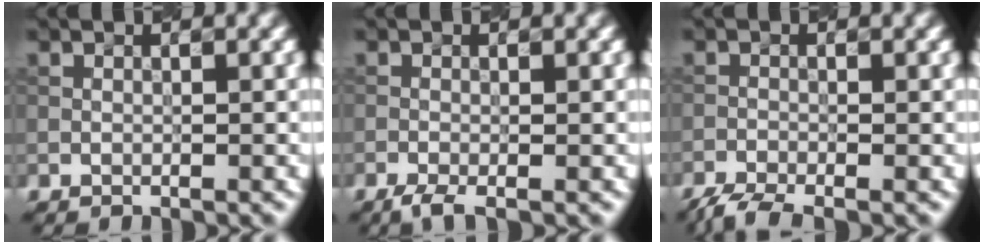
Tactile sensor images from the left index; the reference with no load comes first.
{"total": 1.9, "force": [-1.2, 0.3, 1.4], "torque": [-0.030, -0.006, -0.029]}
{"total": 2.9, "force": [-2.4, 0.5, 1.5], "torque": [-0.035, -0.011, -0.056]}